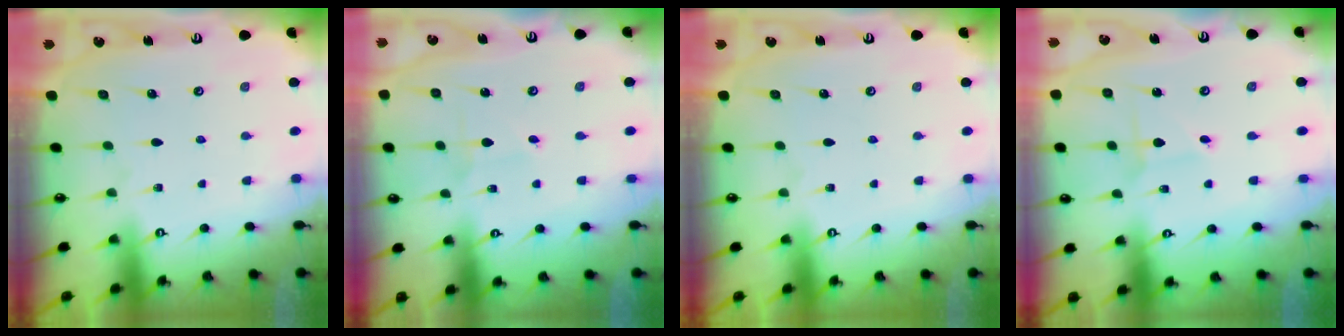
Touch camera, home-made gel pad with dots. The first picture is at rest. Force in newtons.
{"total": 1.5, "press": 1.4, "slide": 0.2}
{"total": 0.0}
{"total": 0.8, "press": 0.8, "slide": 0.0}